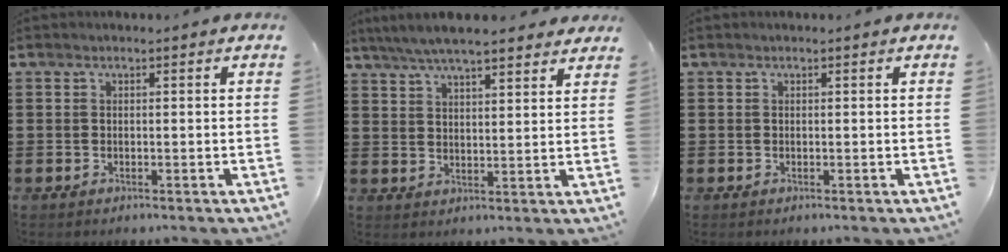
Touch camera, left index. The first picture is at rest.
{"total": 5.6, "force": [5.1, 0.7, 2.3], "torque": [-0.060, -0.013, 0.091]}
{"total": 0.0}